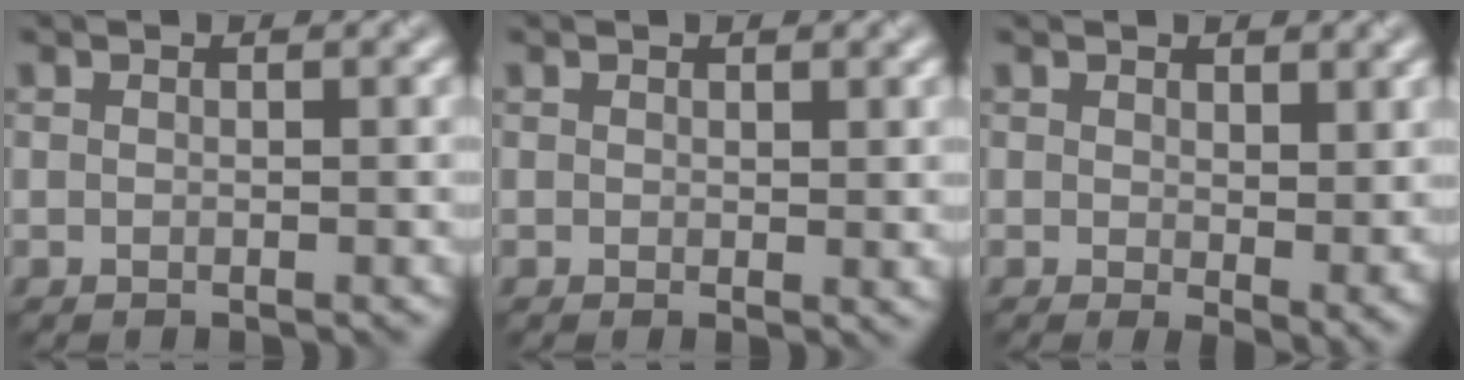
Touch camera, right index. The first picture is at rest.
{"total": 0.9, "force": [0.3, 0.2, 0.8], "torque": [-0.016, -0.005, 0.008]}
{"total": 3.4, "force": [0.4, 1.3, 3.1], "torque": [-0.054, -0.014, 0.014]}